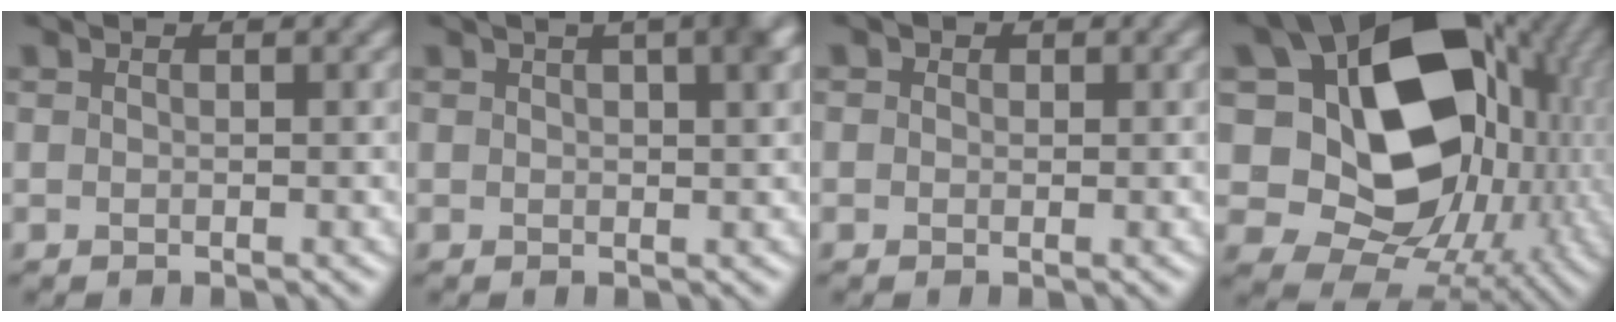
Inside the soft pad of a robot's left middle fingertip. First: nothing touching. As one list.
[{"total": 2.6, "force": [1.2, 0.8, 2.2], "torque": [-0.022, 0.011, 0.020]}, {"total": 1.5, "force": [0.7, 1.3, 0.4], "torque": [0.014, 0.006, -0.010]}, {"total": 18.0, "force": [3.1, 13.5, 11.5], "torque": [-0.182, -0.004, 0.057]}]